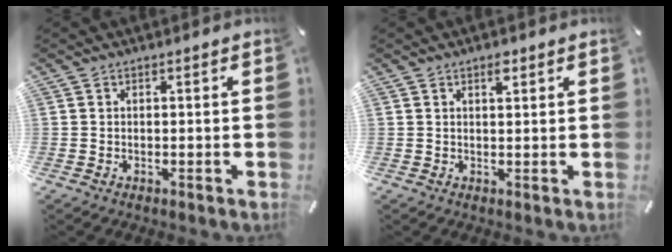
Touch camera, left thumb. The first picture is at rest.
{"total": 2.3, "force": [1.7, 1.0, 1.1], "torque": [-0.009, -0.008, 0.028]}